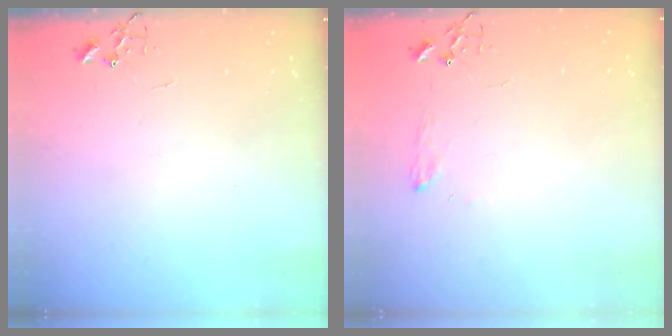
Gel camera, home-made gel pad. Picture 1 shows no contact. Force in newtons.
{"total": 6.3, "press": 6.2, "slide": 0.8}